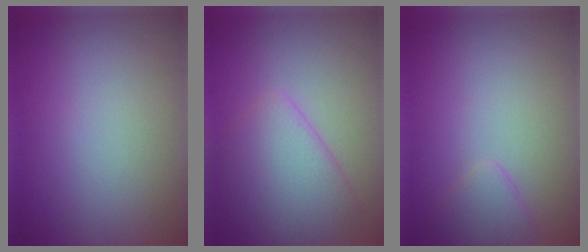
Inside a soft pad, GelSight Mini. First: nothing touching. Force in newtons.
{"total": 5.2, "press": 5.2, "slide": 0.4}
{"total": 1.5, "press": 1.5, "slide": 0.2}